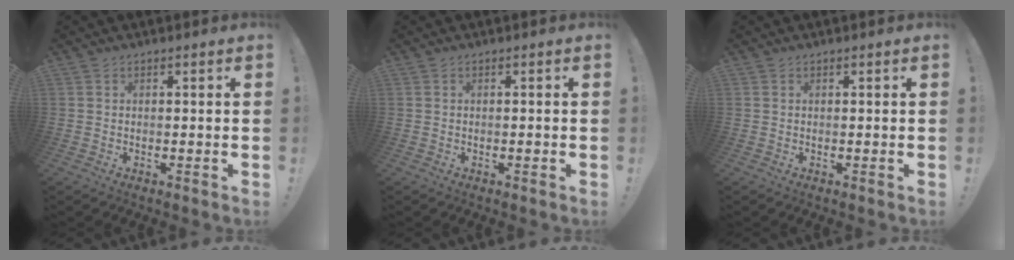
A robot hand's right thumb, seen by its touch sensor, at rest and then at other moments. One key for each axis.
{"total": 0.7, "fx": -0.1, "fy": 0.2, "fz": 0.6, "tx": -0.009, "ty": 0.001, "tz": -0.001}
{"total": 0.0}